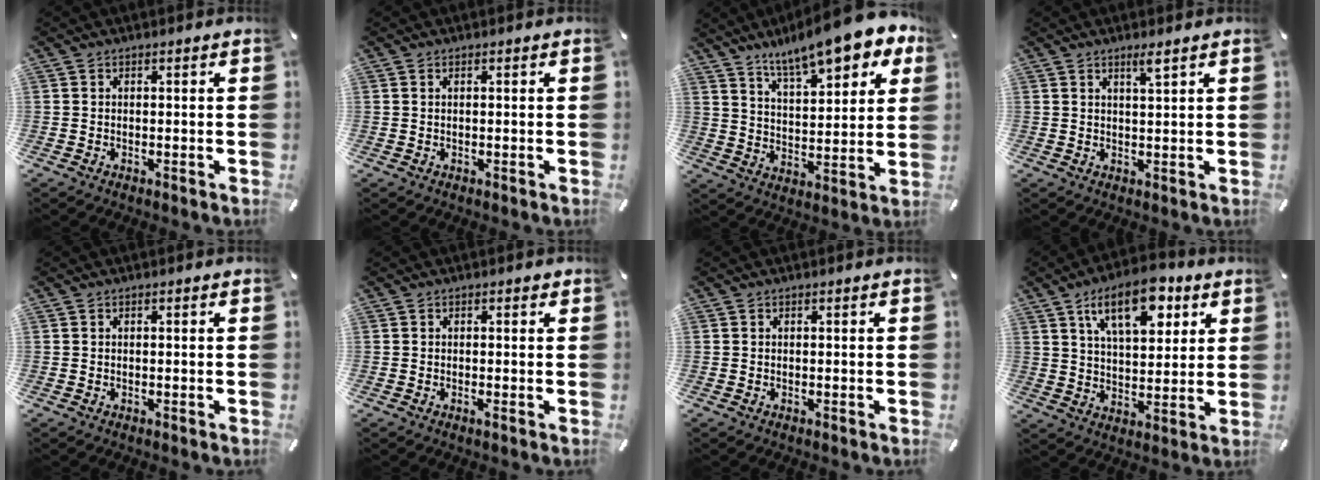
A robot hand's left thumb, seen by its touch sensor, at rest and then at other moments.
{"total": 0.6, "force": [0.1, 0.0, 0.5], "torque": [-0.009, -0.002, 0.003]}
{"total": 14.1, "force": [11.4, 4.0, 7.3], "torque": [-0.129, -0.066, 0.196]}
{"total": 2.7, "force": [1.9, -0.1, 1.9], "torque": [-0.039, -0.004, 0.034]}
{"total": 0.0}
{"total": 0.8, "force": [-0.1, 0.1, 0.8], "torque": [-0.013, -0.002, -0.001]}
{"total": 0.0}
{"total": 14.9, "force": [7.6, 7.4, 10.4], "torque": [-0.160, -0.020, 0.130]}